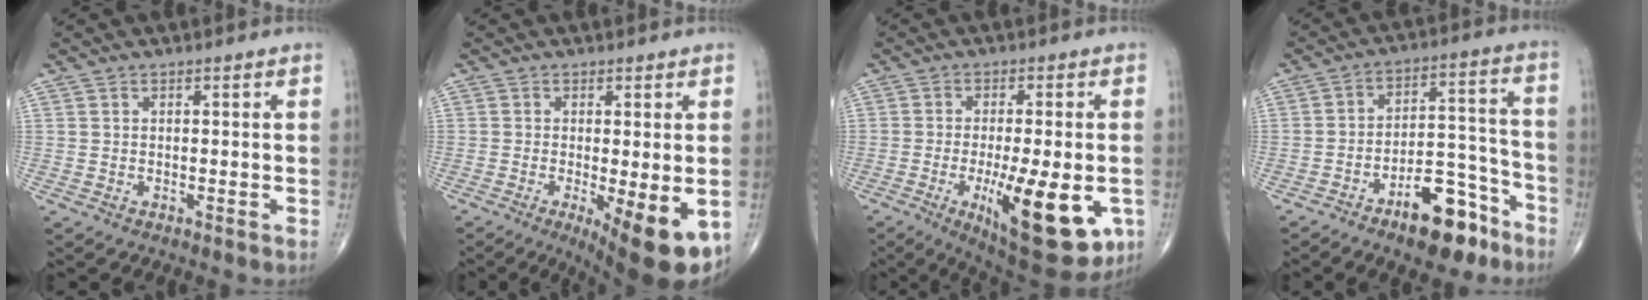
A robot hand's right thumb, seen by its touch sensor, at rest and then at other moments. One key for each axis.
{"total": 11.3, "fx": -3.8, "fy": 3.2, "fz": 10.1, "tx": -0.132, "ty": -0.021, "tz": -0.051}
{"total": 18.5, "fx": -5.5, "fy": 6.1, "fz": 16.6, "tx": -0.214, "ty": -0.016, "tz": -0.064}
{"total": 13.5, "fx": -8.6, "fy": 5.9, "fz": 8.6, "tx": -0.099, "ty": 0.080, "tz": -0.136}